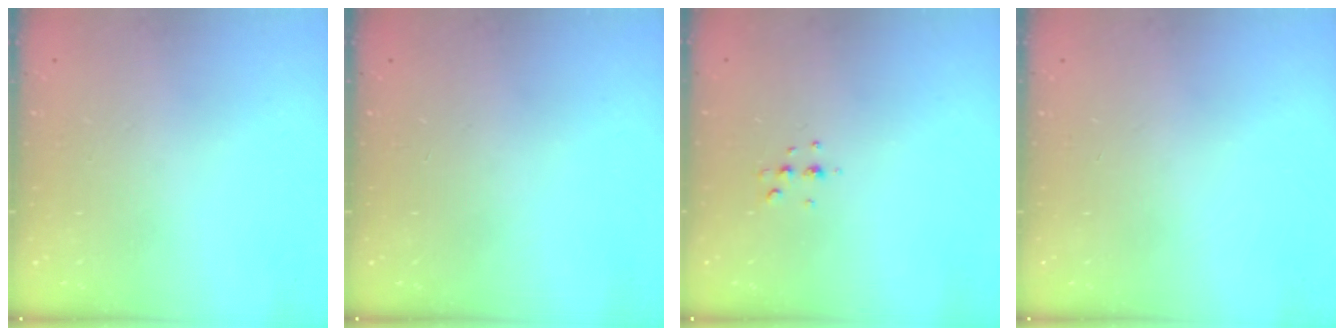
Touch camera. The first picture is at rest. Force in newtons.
{"total": 0.0}
{"total": 3.7, "press": 3.6, "slide": 0.7}
{"total": 0.0}